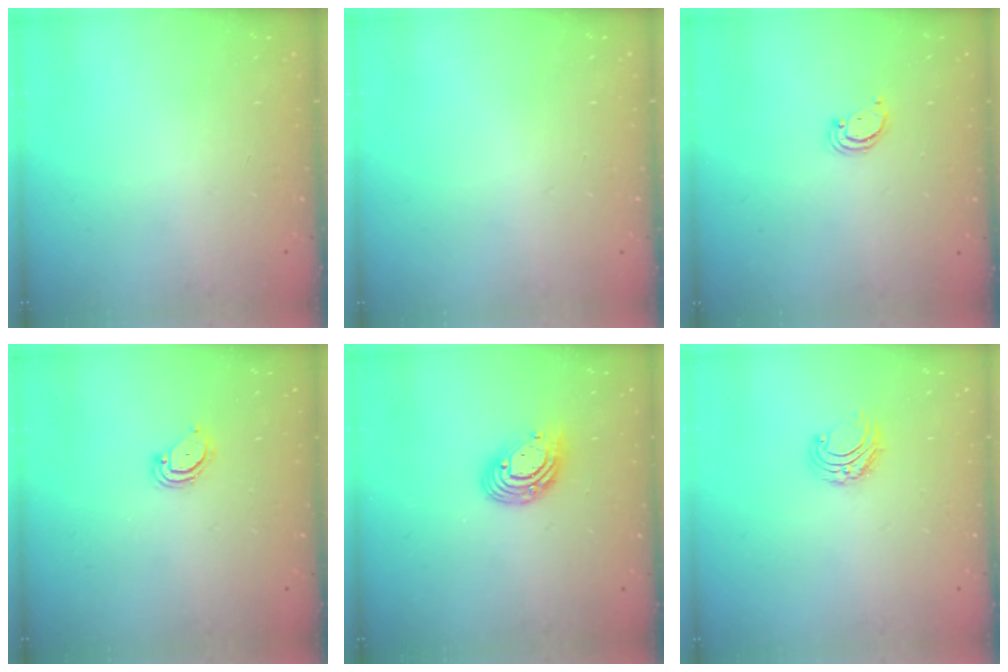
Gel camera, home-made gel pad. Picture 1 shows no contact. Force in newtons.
{"total": 0.0}
{"total": 2.4, "press": 2.4, "slide": 0.2}
{"total": 3.4, "press": 3.4, "slide": 0.2}
{"total": 9.4, "press": 9.4, "slide": 0.8}
{"total": 6.3, "press": 6.3, "slide": 0.5}